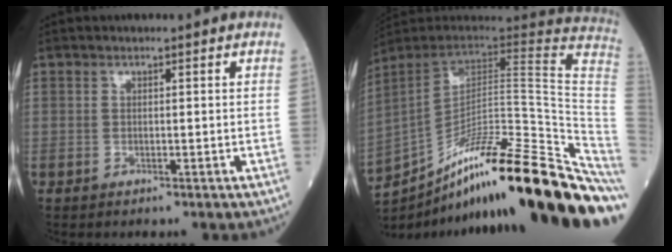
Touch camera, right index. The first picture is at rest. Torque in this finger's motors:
{"motor_torque": [-0.28, -1.45, 0.27, 0.17]}